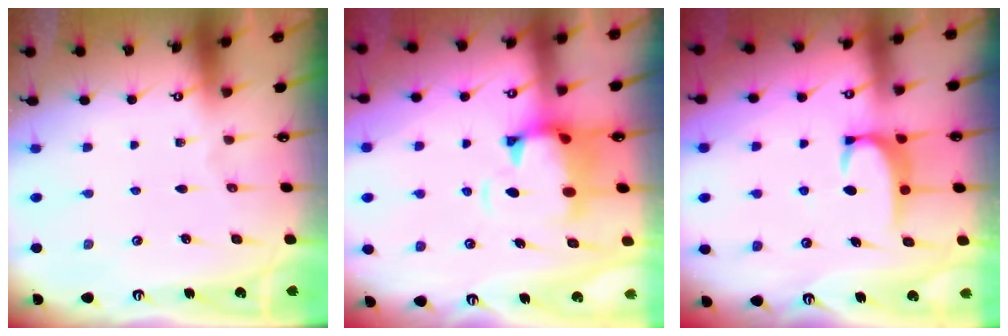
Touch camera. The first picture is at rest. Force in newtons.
{"total": 2.8, "press": 2.4, "slide": 1.4}
{"total": 3.0, "press": 2.9, "slide": 0.6}